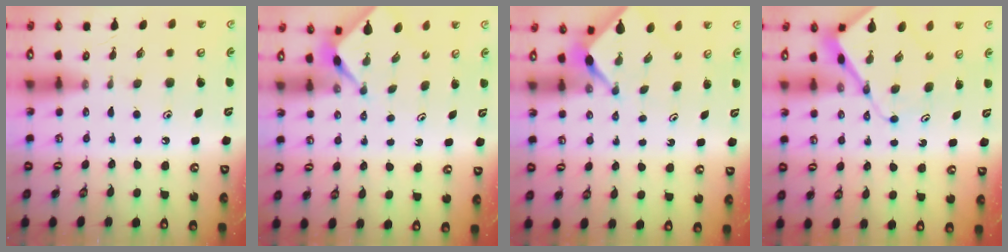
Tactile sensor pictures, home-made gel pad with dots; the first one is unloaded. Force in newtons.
{"total": 2.2, "press": 2.2, "slide": 0.3}
{"total": 2.2, "press": 2.2, "slide": 0.3}
{"total": 7.7, "press": 7.6, "slide": 0.8}